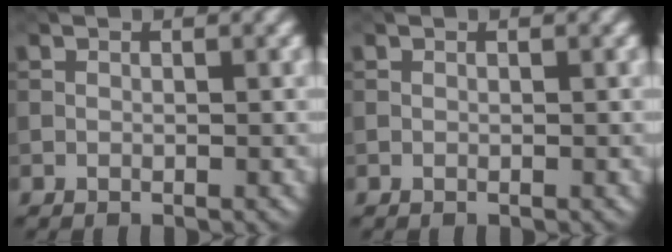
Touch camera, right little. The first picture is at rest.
{"total": 0.0}